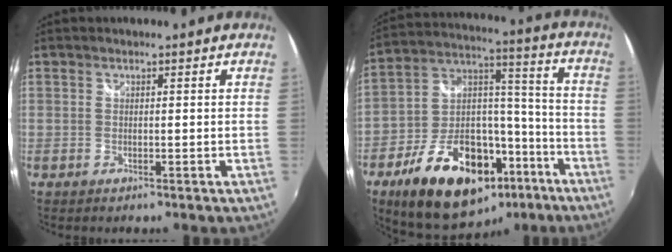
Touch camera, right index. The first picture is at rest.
{"total": 25.1, "force": [-14.1, 14.1, 15.2], "torque": [-0.287, 0.037, -0.203]}